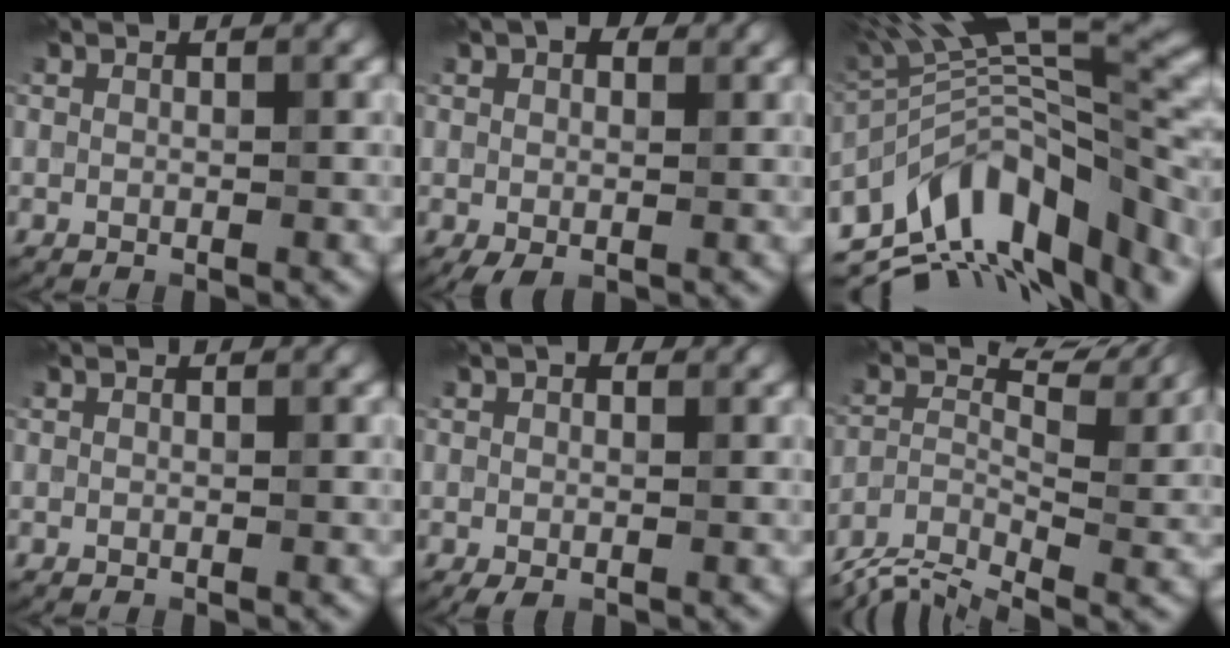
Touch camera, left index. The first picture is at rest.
{"total": 3.3, "force": [0.5, 2.0, 2.5], "torque": [-0.047, 0.009, 0.006]}
{"total": 14.0, "force": [-4.1, 6.1, 11.9], "torque": [-0.184, 0.017, -0.068]}
{"total": 0.0}
{"total": 2.0, "force": [-0.2, 1.2, 1.6], "torque": [-0.025, 0.003, -0.006]}
{"total": 6.0, "force": [-3.2, 2.3, 4.4], "torque": [-0.081, -0.004, -0.077]}